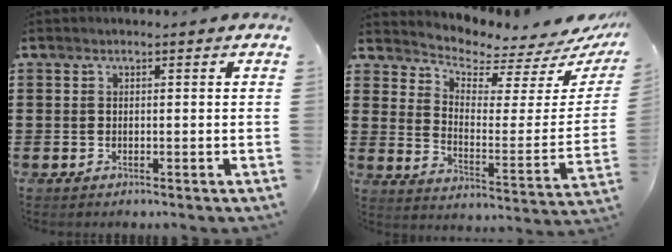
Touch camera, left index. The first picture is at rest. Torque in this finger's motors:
{"motor_torque": [2.08, -0.07, 0.06, 0.02]}